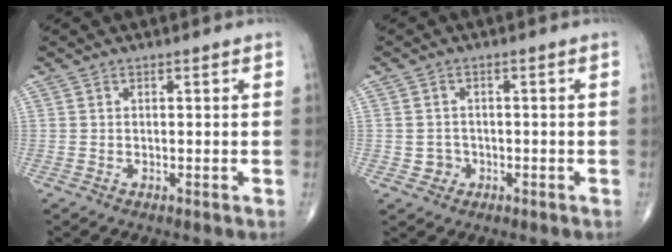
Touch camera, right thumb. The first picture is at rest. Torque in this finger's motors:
{"motor_torque": [-0.21, 0.23, 0.04, 0.09, 0.05]}